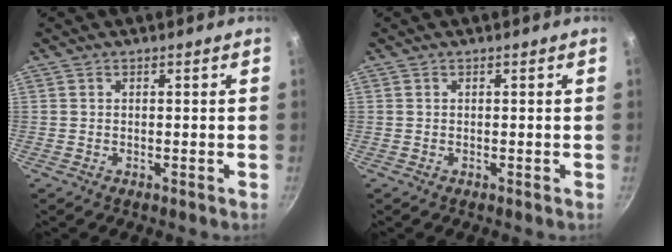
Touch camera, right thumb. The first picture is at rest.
{"total": 0.0}